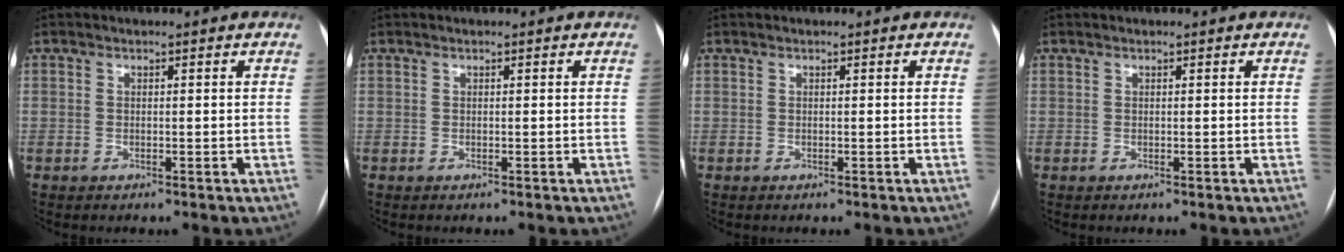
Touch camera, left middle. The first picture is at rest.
{"total": 0.0}
{"total": 0.0}
{"total": 0.0}